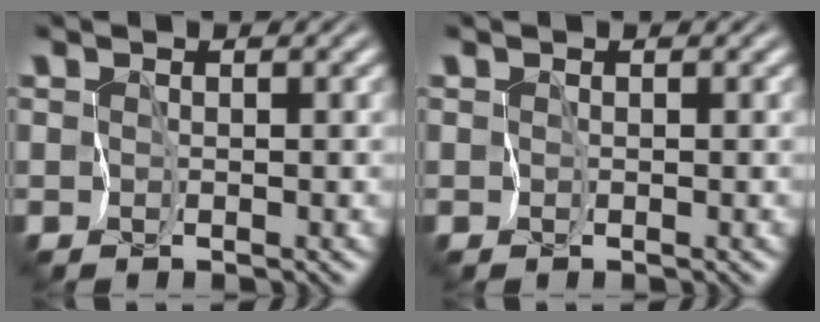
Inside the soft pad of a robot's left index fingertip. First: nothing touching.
{"total": 0.0}